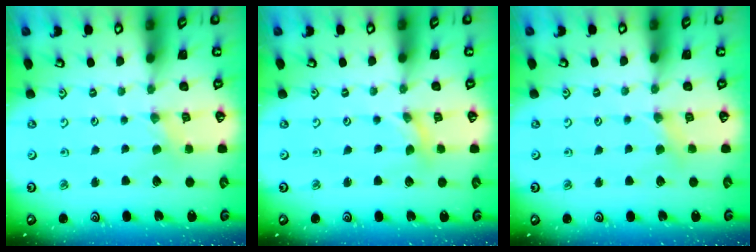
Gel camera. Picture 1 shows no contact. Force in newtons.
{"total": 0.0}
{"total": 2.7, "press": 2.7, "slide": 0.4}